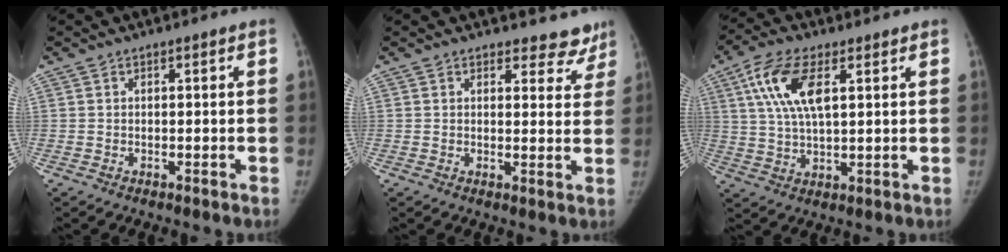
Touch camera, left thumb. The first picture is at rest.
{"total": 6.6, "force": [5.9, 2.9, 0.4], "torque": [0.041, -0.034, 0.051]}
{"total": 11.1, "force": [4.1, 4.8, 9.1], "torque": [-0.184, -0.002, 0.078]}